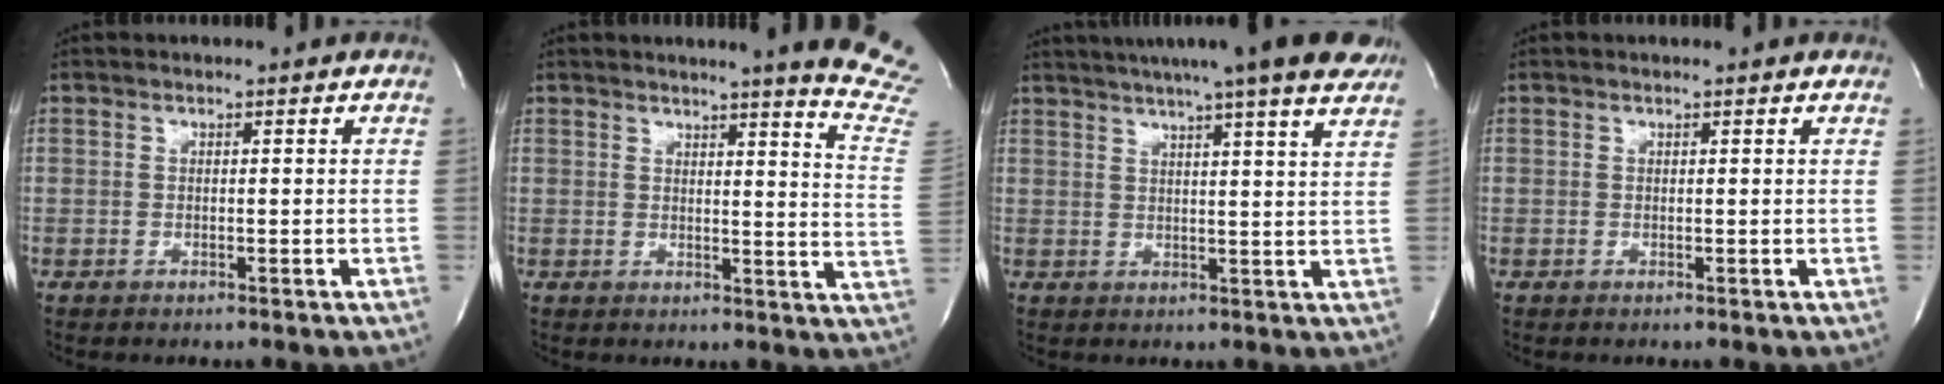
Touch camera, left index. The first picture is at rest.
{"total": 14.2, "force": [12.6, -1.4, 6.4], "torque": [-0.077, -0.119, 0.121]}
{"total": 18.2, "force": [15.0, 0.6, 10.2], "torque": [-0.162, 0.013, 0.187]}
{"total": 0.6, "force": [0.5, 0.2, 0.2], "torque": [-0.004, 0.001, 0.000]}